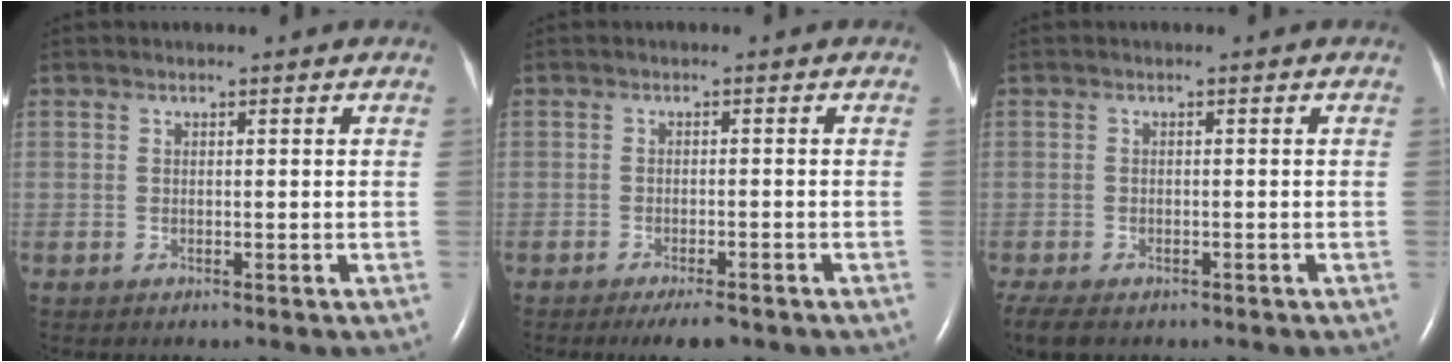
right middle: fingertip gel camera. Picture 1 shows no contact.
{"total": 4.3, "force": [-3.2, 1.0, 2.6], "torque": [-0.038, -0.005, -0.047]}
{"total": 7.3, "force": [-5.1, 3.6, 3.8], "torque": [-0.088, -0.016, -0.078]}